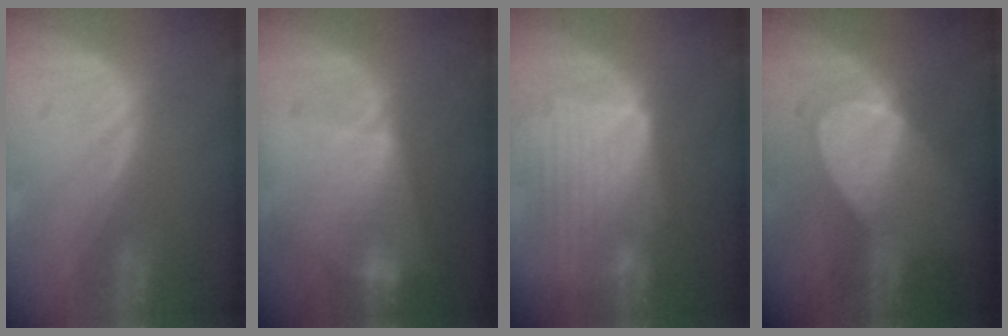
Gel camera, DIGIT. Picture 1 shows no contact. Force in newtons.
{"total": 6.9, "press": 6.7, "slide": 1.7}
{"total": 9.8, "press": 8.8, "slide": 4.3}
{"total": 7.0, "press": 7.0, "slide": 0.4}